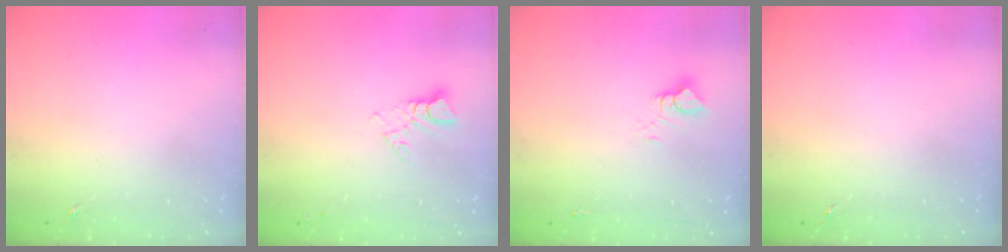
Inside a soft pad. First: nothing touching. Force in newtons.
{"total": 4.5, "press": 4.5, "slide": 0.5}
{"total": 4.5, "press": 4.5, "slide": 0.2}
{"total": 0.0}